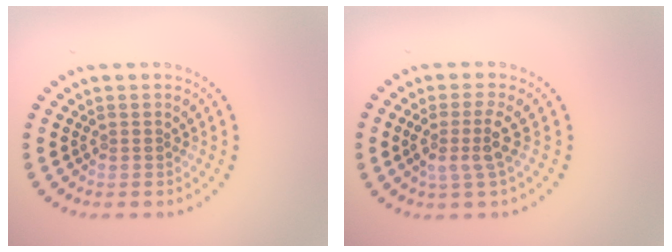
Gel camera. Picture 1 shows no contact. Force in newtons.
{"total": 2.6, "press": 1.9, "slide": 1.7}